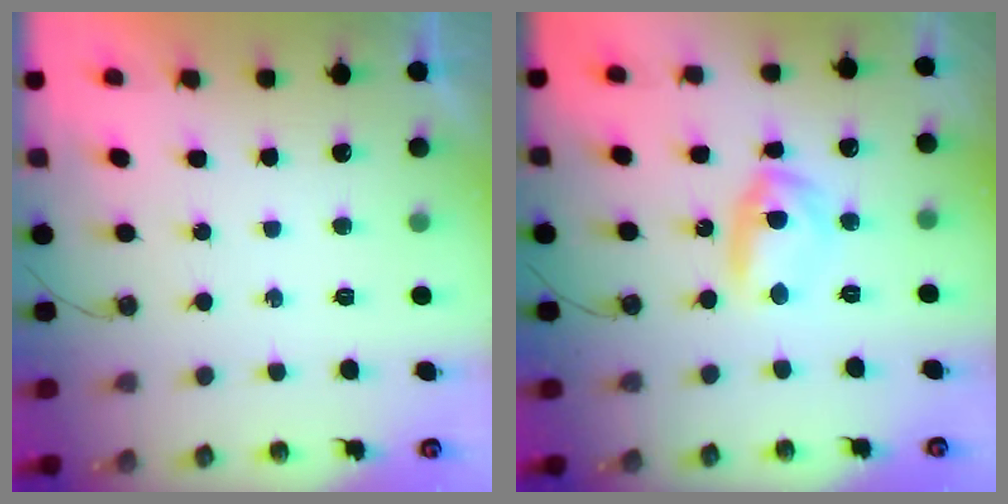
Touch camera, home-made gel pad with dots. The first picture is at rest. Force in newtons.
{"total": 9.8, "press": 9.7, "slide": 0.7}